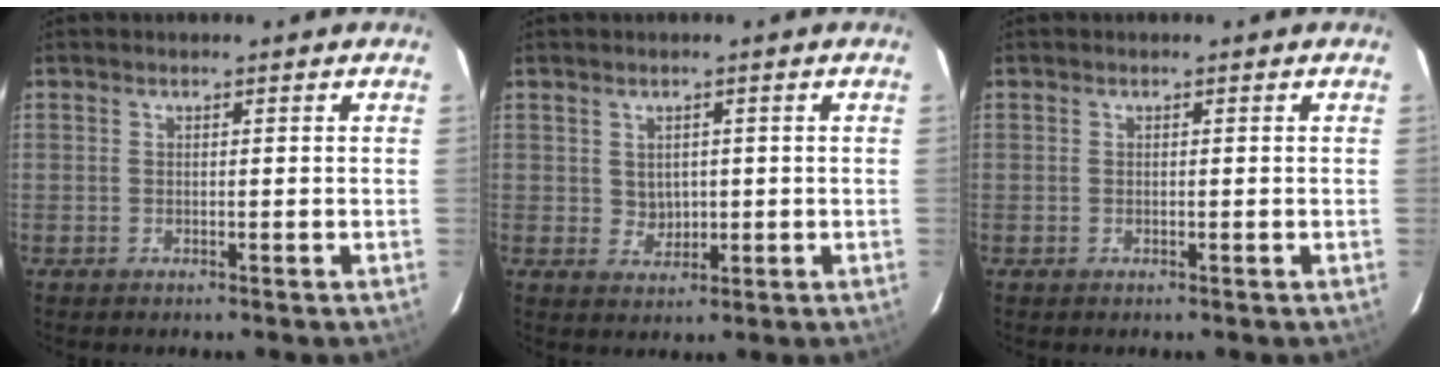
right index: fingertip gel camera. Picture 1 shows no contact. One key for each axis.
{"total": 2.8, "fx": 0.4, "fy": 2.6, "fz": 1.0, "tx": -0.016, "ty": 0.002, "tz": 0.015}
{"total": 0.0}